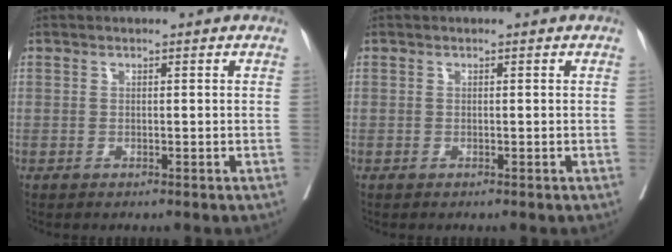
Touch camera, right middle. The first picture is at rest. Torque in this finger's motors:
{"motor_torque": [-0.08, 0.09, 0.01, 0.00]}